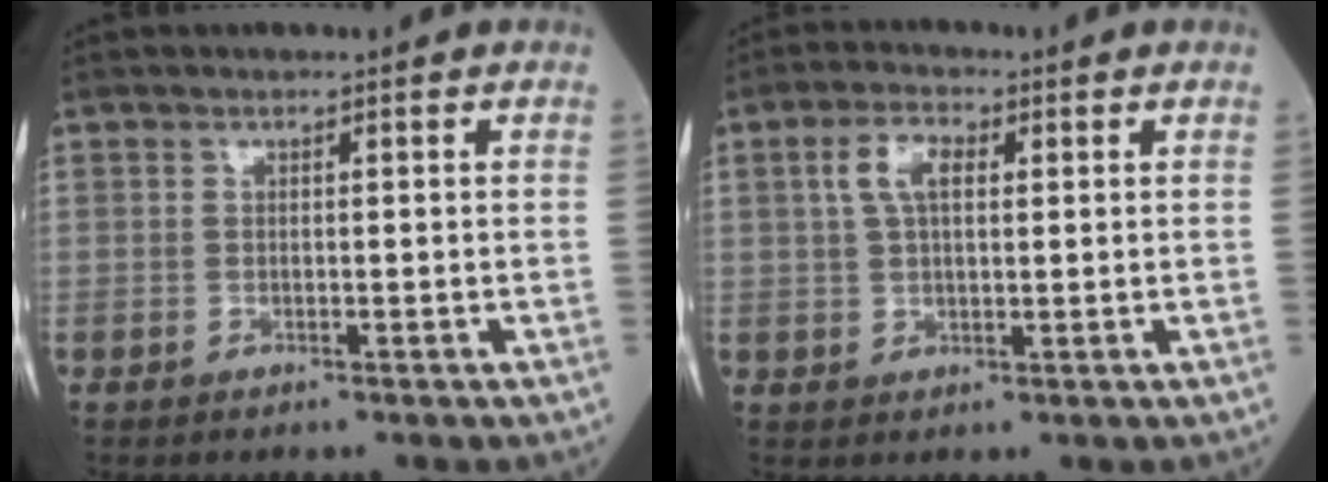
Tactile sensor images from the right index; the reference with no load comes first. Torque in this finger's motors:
{"motor_torque": [0.35, 0.24, 0.11, 0.02]}